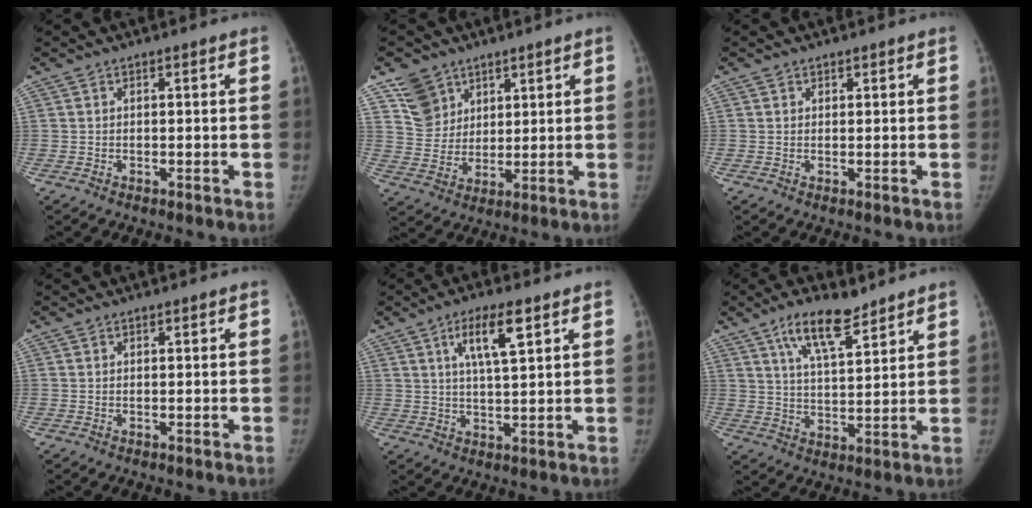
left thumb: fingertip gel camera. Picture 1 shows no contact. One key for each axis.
{"total": 8.2, "fx": 5.4, "fy": 6.1, "fz": 1.2, "tx": 0.009, "ty": -0.036, "tz": 0.112}
{"total": 0.8, "fx": 0.5, "fy": 0.6, "fz": 0.0, "tx": 0.010, "ty": -0.001, "tz": 0.004}
{"total": 0.0}
{"total": 7.9, "fx": 3.7, "fy": 2.0, "fz": 6.6, "tx": -0.113, "ty": -0.015, "tz": 0.067}
{"total": 10.4, "fx": 7.0, "fy": 3.6, "fz": 6.8, "tx": -0.103, "ty": -0.036, "tz": 0.127}